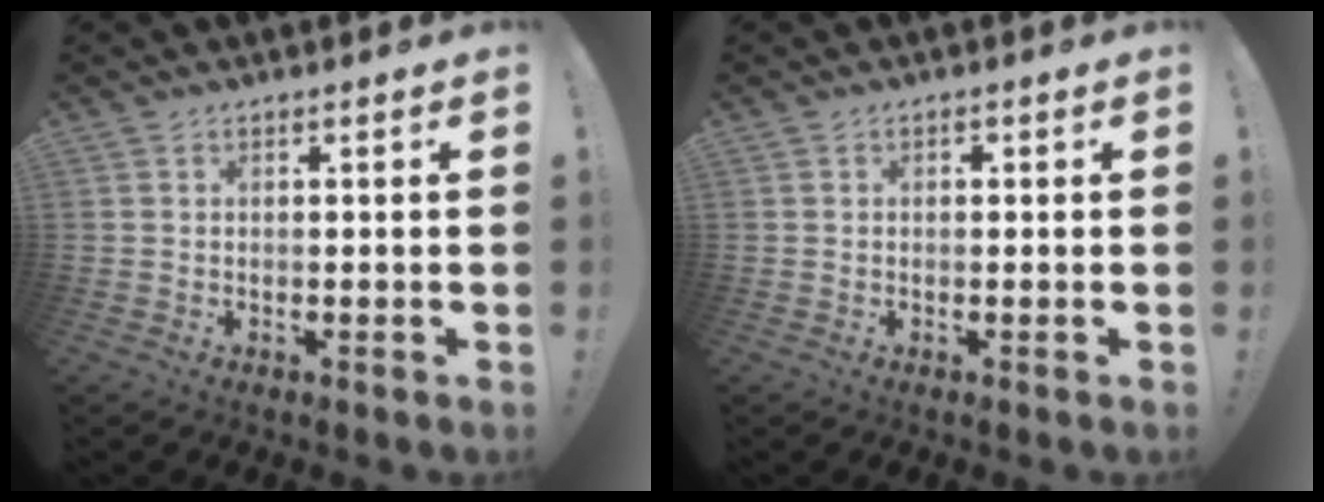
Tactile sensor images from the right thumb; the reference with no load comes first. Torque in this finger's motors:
{"motor_torque": [-0.05, 0.11, -0.08, -0.10, 0.00]}